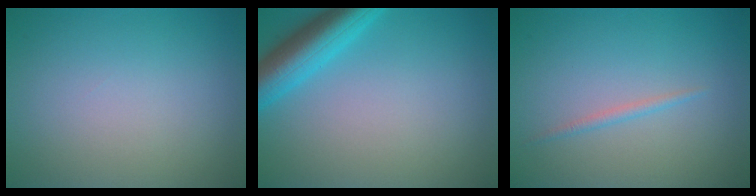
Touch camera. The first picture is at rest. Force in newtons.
{"total": 5.4, "press": 5.4, "slide": 0.4}
{"total": 0.8, "press": 0.8, "slide": 0.0}